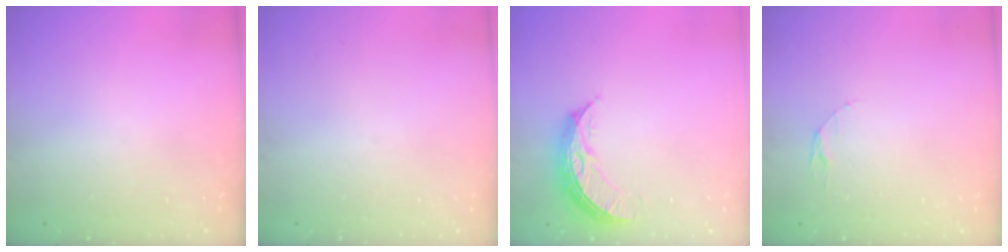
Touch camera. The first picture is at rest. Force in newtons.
{"total": 0.0}
{"total": 9.3, "press": 9.3, "slide": 0.0}
{"total": 3.5, "press": 3.4, "slide": 0.4}